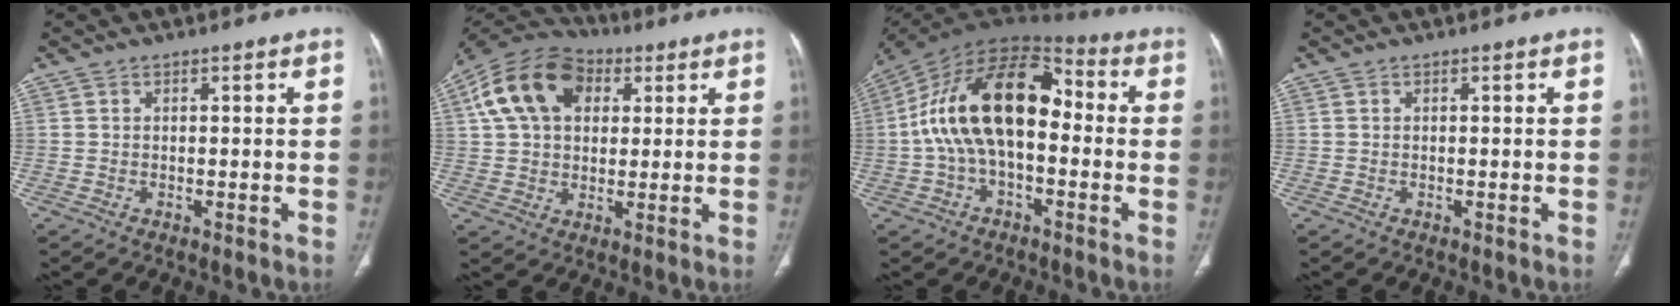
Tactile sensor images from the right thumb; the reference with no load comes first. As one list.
[{"total": 16.5, "force": [5.2, 11.4, 10.8], "torque": [-0.189, 0.015, 0.083]}, {"total": 19.7, "force": [-0.2, 10.9, 16.4], "torque": [-0.287, 0.051, -0.011]}, {"total": 0.0}]